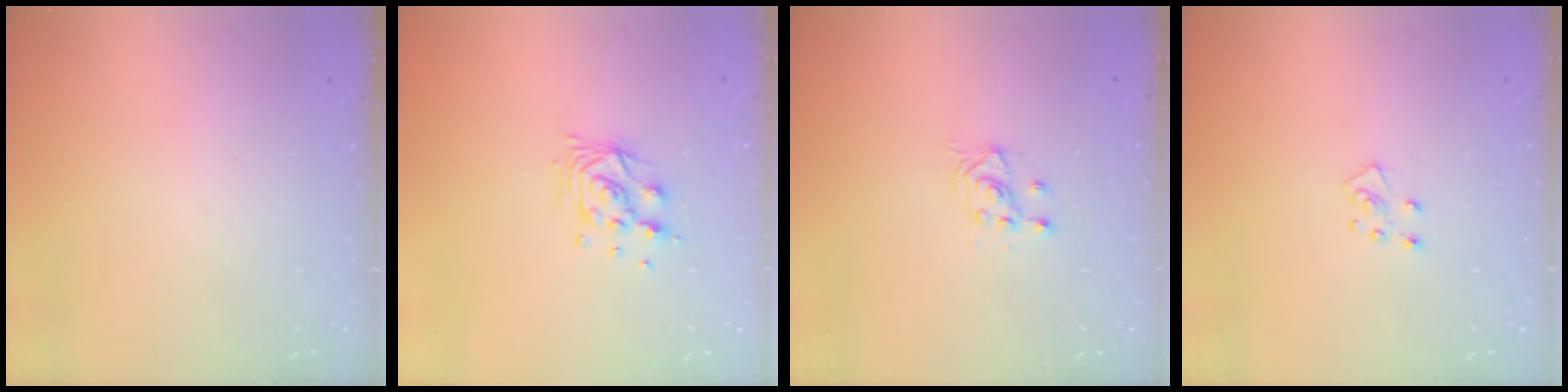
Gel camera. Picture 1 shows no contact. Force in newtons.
{"total": 9.5, "press": 9.4, "slide": 0.8}
{"total": 2.7, "press": 2.7, "slide": 0.3}
{"total": 4.2, "press": 4.1, "slide": 0.3}